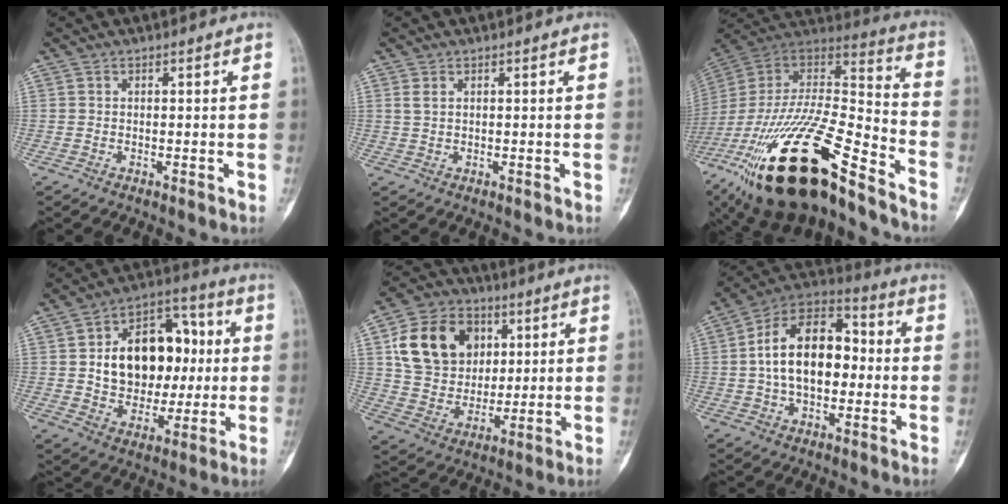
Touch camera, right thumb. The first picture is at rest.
{"total": 1.4, "force": [0.6, 0.8, 1.0], "torque": [-0.019, 0.006, 0.016]}
{"total": 34.0, "force": [-20.2, 11.0, 25.1], "torque": [-0.490, 0.030, -0.347]}
{"total": 19.2, "force": [2.2, 13.7, 13.3], "torque": [-0.158, 0.023, 0.039]}
{"total": 17.3, "force": [5.2, 13.6, 9.2], "torque": [-0.135, -0.003, 0.096]}
{"total": 17.2, "force": [0.2, 10.6, 13.5], "torque": [-0.202, 0.039, -0.008]}